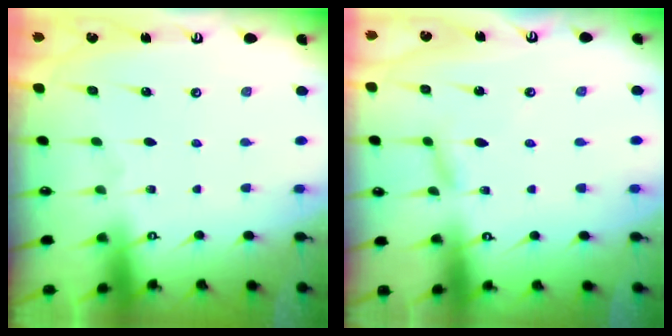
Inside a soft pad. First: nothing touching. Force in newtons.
{"total": 3.6, "press": 3.6, "slide": 0.2}